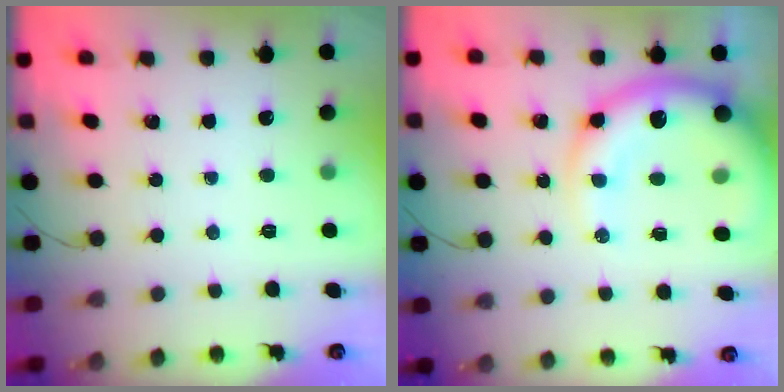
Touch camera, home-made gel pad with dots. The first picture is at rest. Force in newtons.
{"total": 16.8, "press": 16.3, "slide": 3.9}